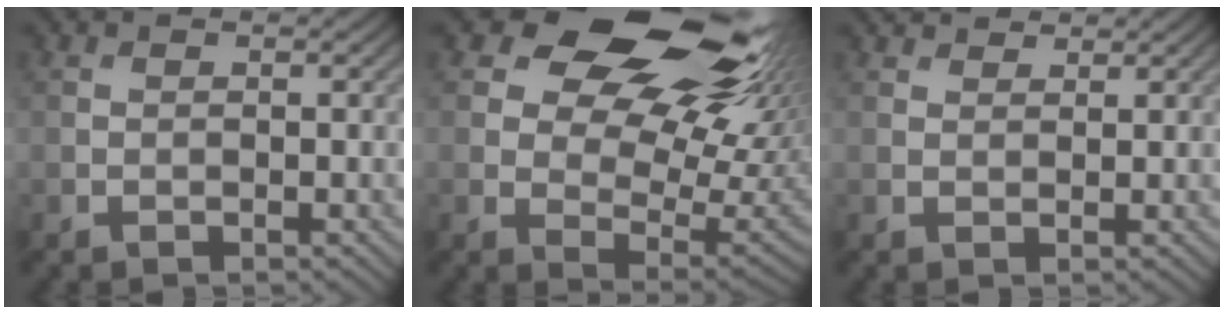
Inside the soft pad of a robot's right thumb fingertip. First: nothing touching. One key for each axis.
{"total": 19.1, "fx": 10.7, "fy": 10.5, "fz": 11.8, "tx": -0.194, "ty": 0.022, "tz": 0.169}
{"total": 2.0, "fx": 1.9, "fy": 0.6, "fz": 0.5, "tx": -0.017, "ty": 0.001, "tz": 0.036}